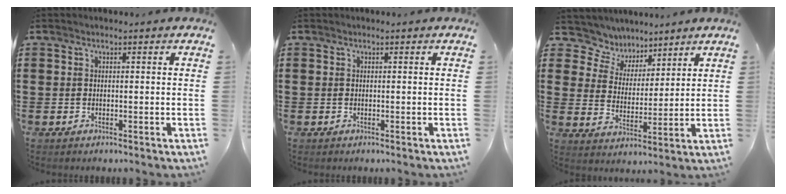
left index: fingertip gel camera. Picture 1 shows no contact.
{"total": 0.0}
{"total": 5.5, "force": [4.6, 3.1, -0.5], "torque": [-0.031, -0.027, 0.081]}